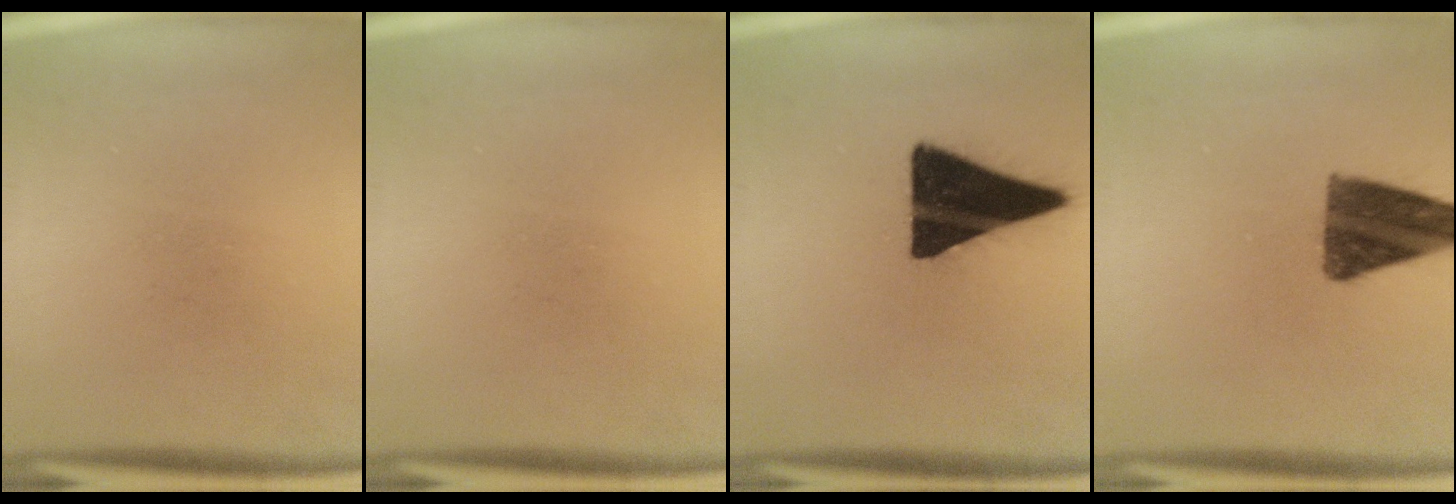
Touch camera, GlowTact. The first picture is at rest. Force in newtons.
{"total": 0.0}
{"total": 19.9}
{"total": 12.4}